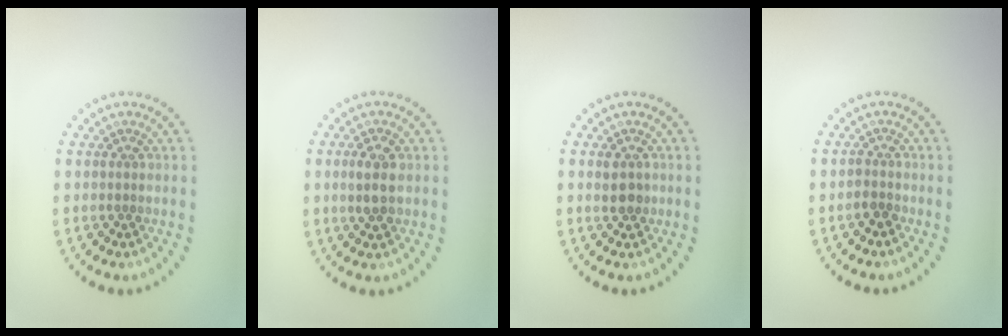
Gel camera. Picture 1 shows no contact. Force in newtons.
{"total": 2.3, "press": 2.3, "slide": 0.2}
{"total": 1.6, "press": 1.6, "slide": 0.4}
{"total": 1.3, "press": 1.1, "slide": 0.7}